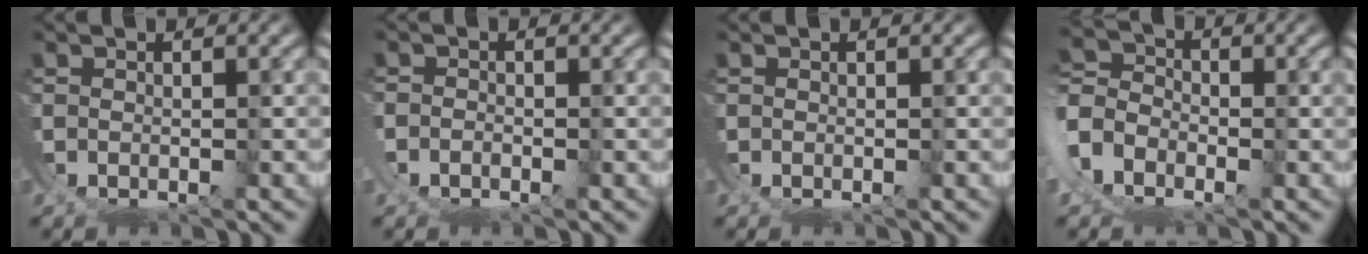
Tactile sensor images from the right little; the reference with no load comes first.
{"total": 1.6, "force": [-1.1, 1.2, -0.1], "torque": [-0.002, -0.011, -0.016]}
{"total": 0.0}
{"total": 6.4, "force": [-1.9, 6.0, 1.3], "torque": [-0.058, -0.019, -0.038]}